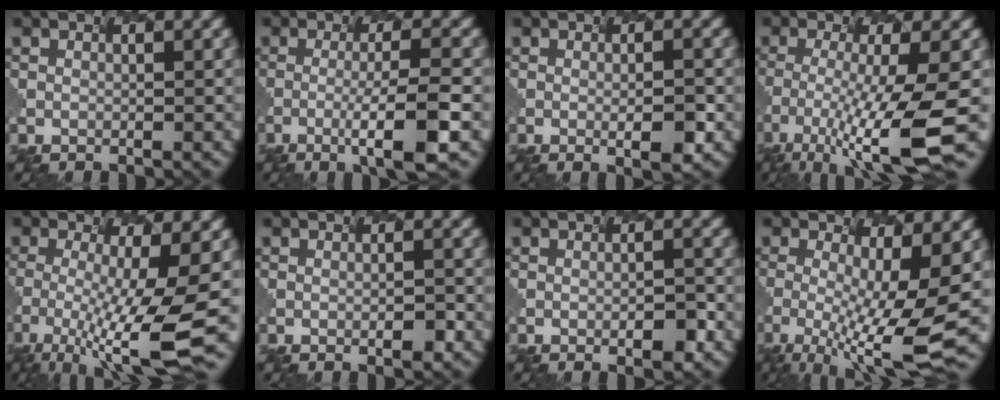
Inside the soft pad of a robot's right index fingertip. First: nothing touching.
{"total": 5.1, "force": [-2.3, 0.2, 4.5], "torque": [-0.085, -0.006, -0.018]}
{"total": 2.3, "force": [-1.3, -0.2, 1.9], "torque": [-0.045, -0.004, 0.011]}
{"total": 7.9, "force": [-4.6, 0.4, 6.4], "torque": [-0.129, -0.018, -0.057]}
{"total": 8.0, "force": [-3.6, 0.6, 7.1], "torque": [-0.137, -0.019, -0.035]}
{"total": 1.2, "force": [-1.0, -0.4, 0.7], "torque": [-0.023, -0.005, 0.012]}
{"total": 1.8, "force": [-1.3, -0.3, 1.2], "torque": [-0.033, -0.004, 0.010]}
{"total": 7.9, "force": [-2.5, 0.9, 7.5], "torque": [-0.136, -0.023, -0.011]}